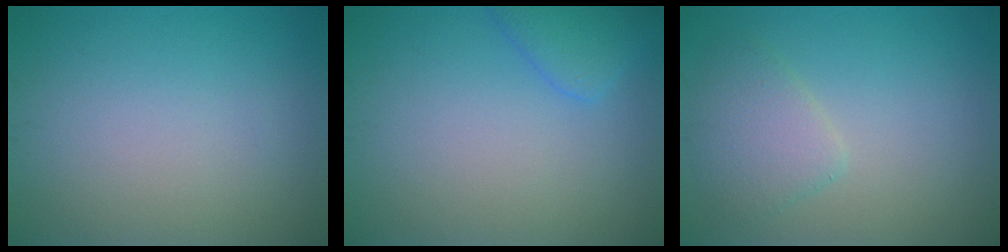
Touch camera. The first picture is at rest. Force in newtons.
{"total": 2.5, "press": 2.5, "slide": 0.2}
{"total": 3.0, "press": 3.0, "slide": 0.2}